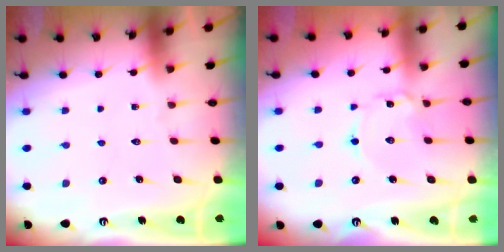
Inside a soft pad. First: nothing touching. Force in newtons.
{"total": 2.0, "press": 2.0, "slide": 0.1}